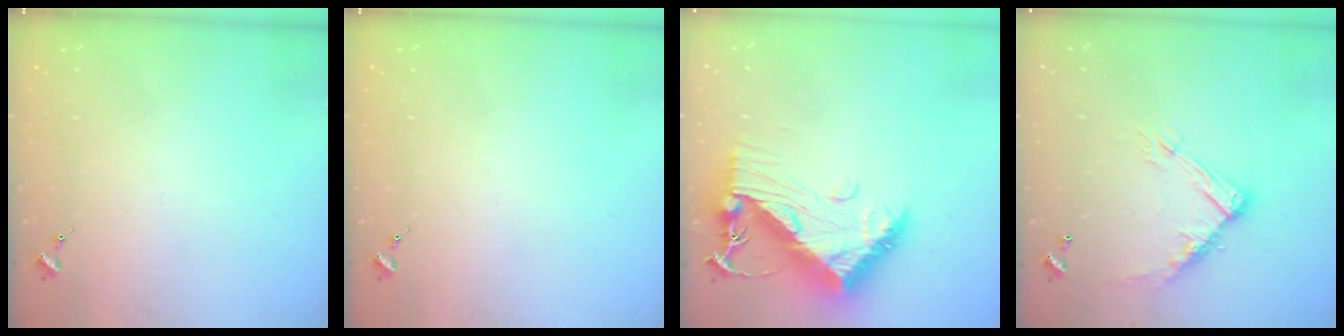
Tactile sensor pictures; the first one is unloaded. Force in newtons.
{"total": 0.0}
{"total": 13.5, "press": 13.5, "slide": 1.2}
{"total": 13.2, "press": 13.1, "slide": 0.8}